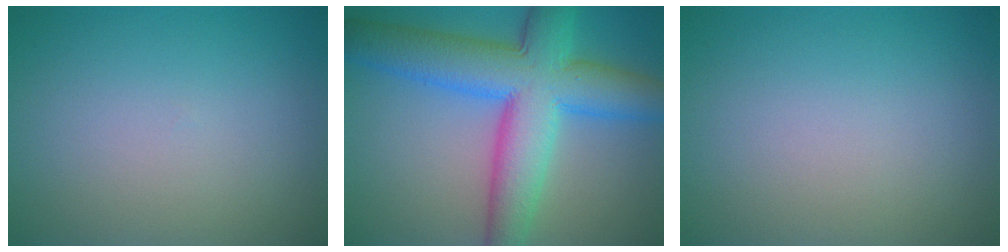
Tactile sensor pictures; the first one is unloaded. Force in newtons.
{"total": 10.7, "press": 10.7, "slide": 0.3}
{"total": 0.0}